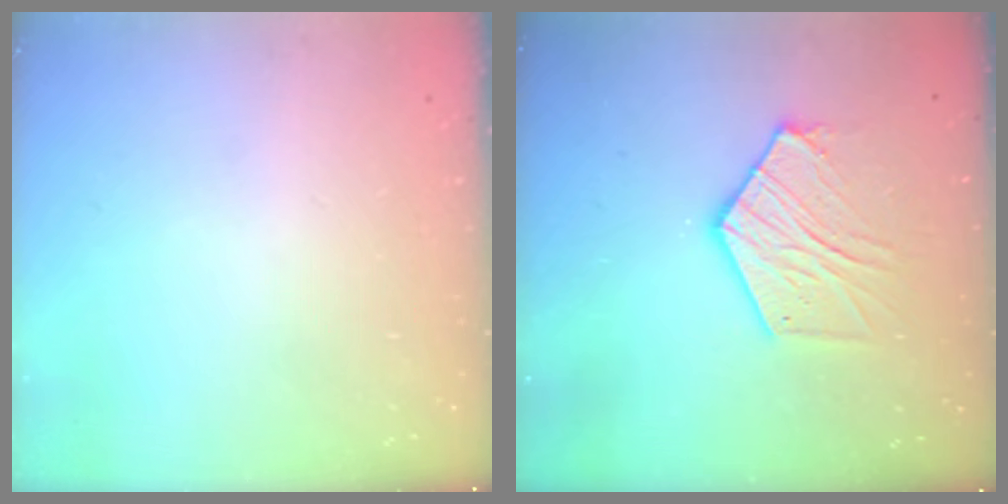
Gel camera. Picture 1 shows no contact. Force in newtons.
{"total": 11.8, "press": 11.8, "slide": 0.7}